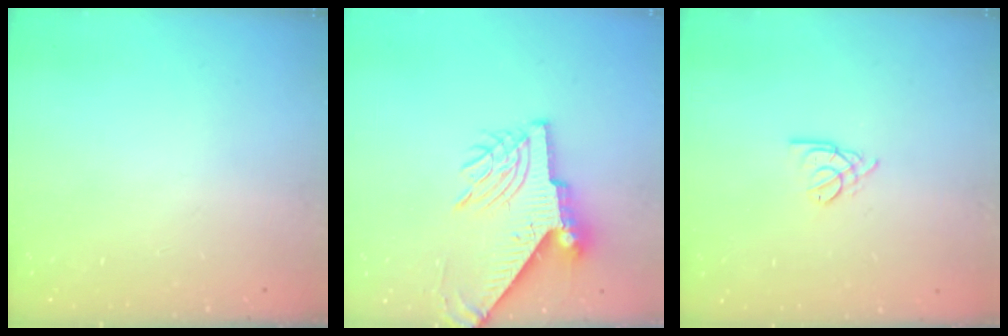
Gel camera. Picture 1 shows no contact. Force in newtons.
{"total": 10.8, "press": 10.7, "slide": 1.4}
{"total": 2.3, "press": 2.3, "slide": 0.5}